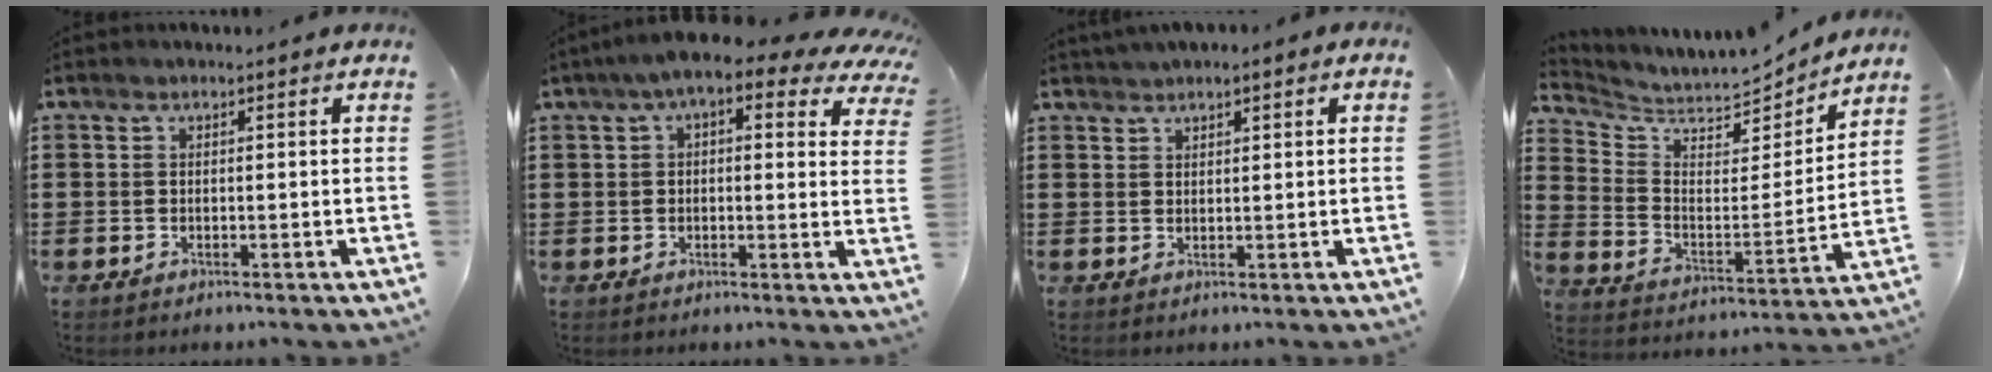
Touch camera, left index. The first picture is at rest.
{"total": 6.5, "force": [4.0, 1.5, 4.9], "torque": [-0.096, -0.009, 0.065]}
{"total": 1.4, "force": [1.3, 0.4, 0.5], "torque": [-0.011, 0.004, 0.025]}
{"total": 5.4, "force": [5.2, 1.3, 0.3], "torque": [-0.042, -0.047, 0.087]}